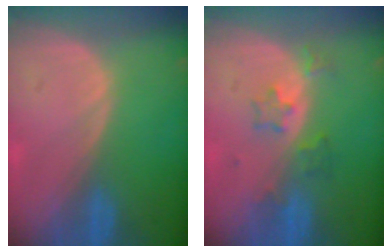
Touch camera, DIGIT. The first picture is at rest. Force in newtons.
{"total": 4.0, "press": 3.8, "slide": 1.4}